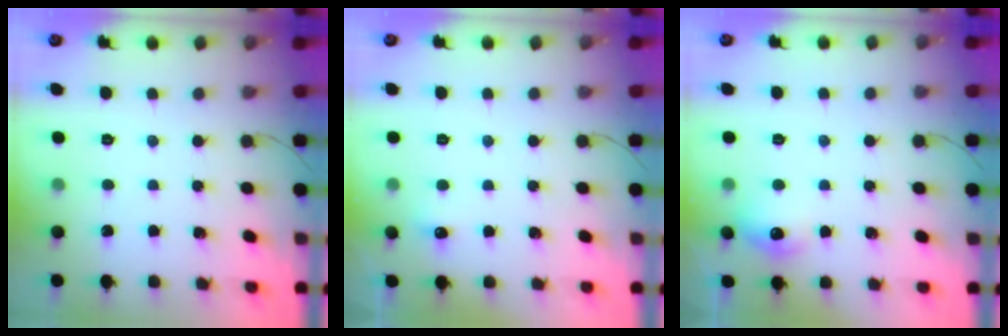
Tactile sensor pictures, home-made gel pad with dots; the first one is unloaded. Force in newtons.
{"total": 3.6, "press": 3.5, "slide": 0.9}
{"total": 8.5, "press": 8.5, "slide": 0.5}